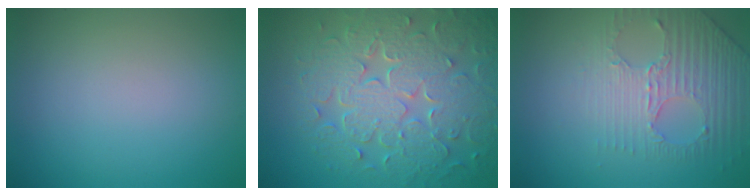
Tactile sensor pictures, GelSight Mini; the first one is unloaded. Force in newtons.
{"total": 9.0, "press": 6.5, "slide": 6.3}
{"total": 4.4, "press": 3.1, "slide": 3.1}